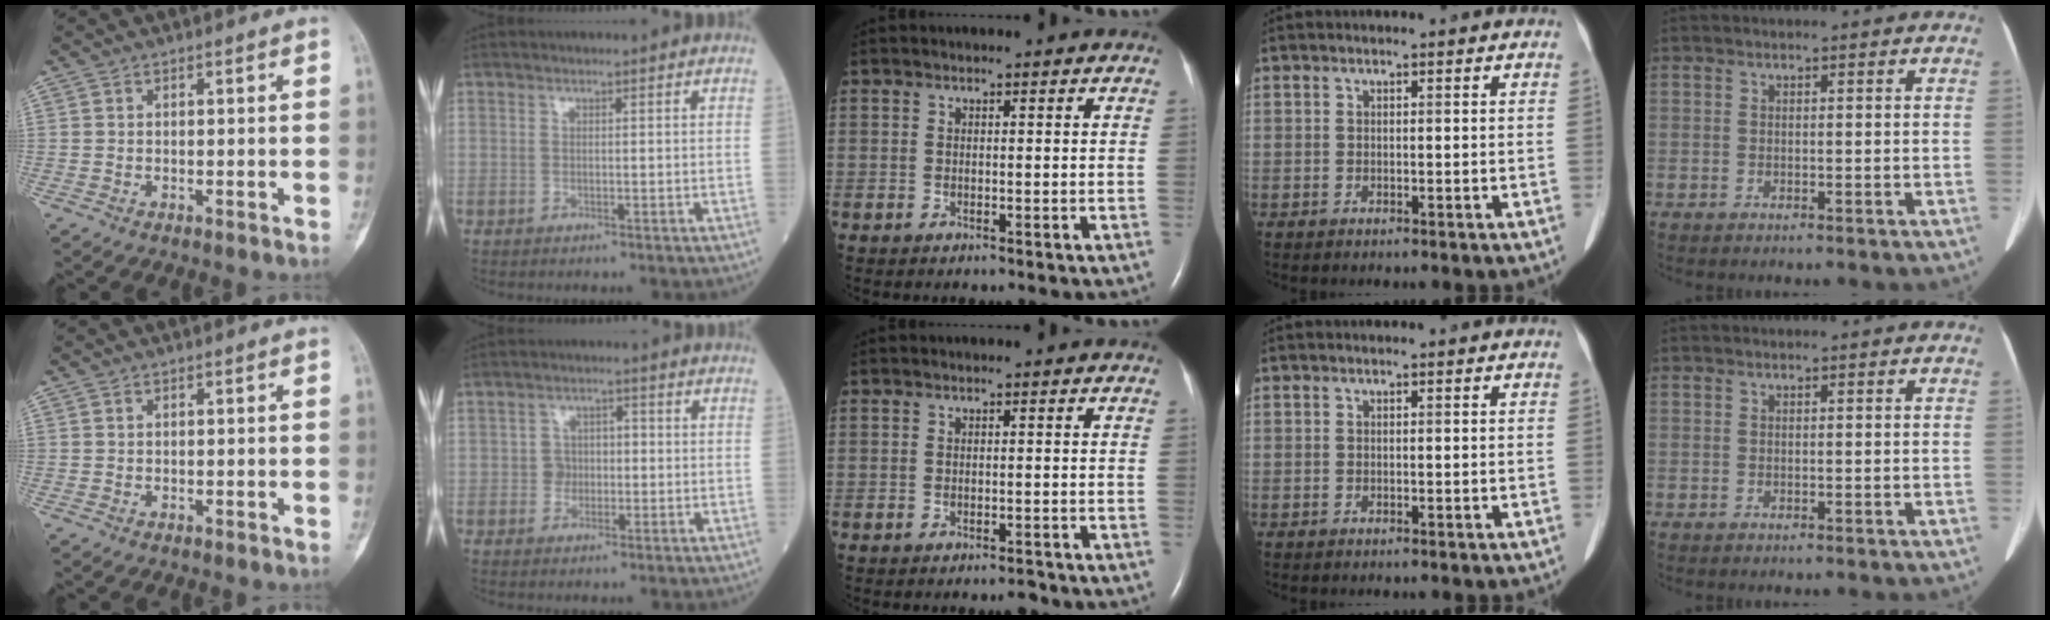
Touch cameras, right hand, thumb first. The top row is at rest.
{"index": {"total": 3.1, "force": [-0.5, 2.7, 1.4], "torque": [-0.017, 0.011, -0.013]}, "middle": {"total": 1.1, "force": [-1.0, 0.2, 0.4], "torque": [-0.009, -0.001, -0.010]}}